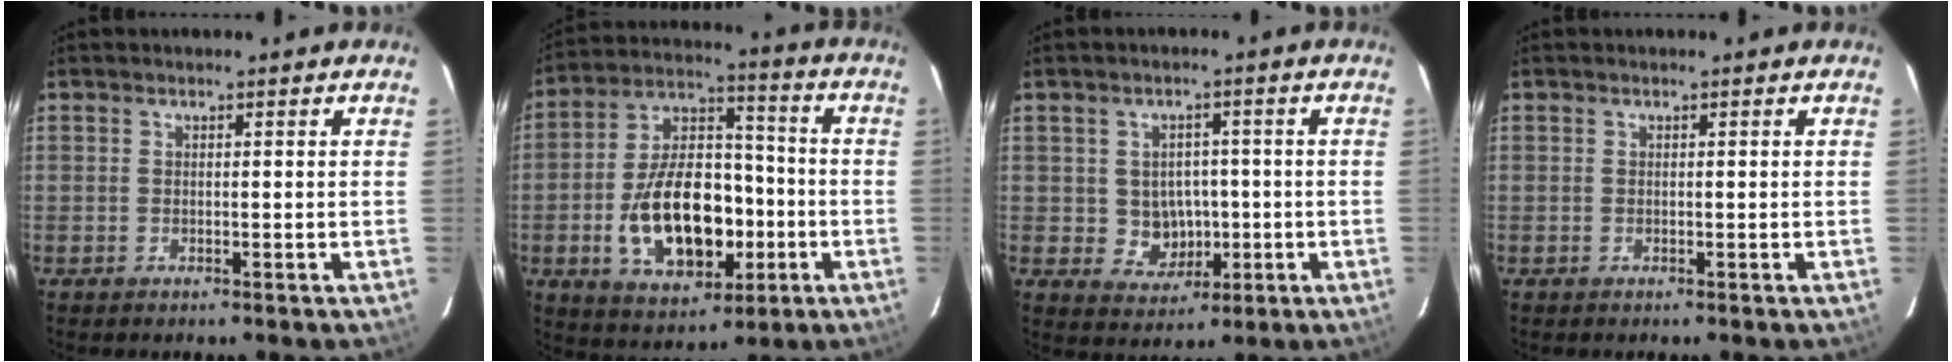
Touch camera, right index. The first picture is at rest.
{"total": 18.5, "force": [-4.7, 10.7, 14.4], "torque": [-0.276, 0.018, -0.060]}
{"total": 6.0, "force": [-0.6, 5.7, 2.0], "torque": [-0.046, 0.012, 0.011]}
{"total": 0.0}